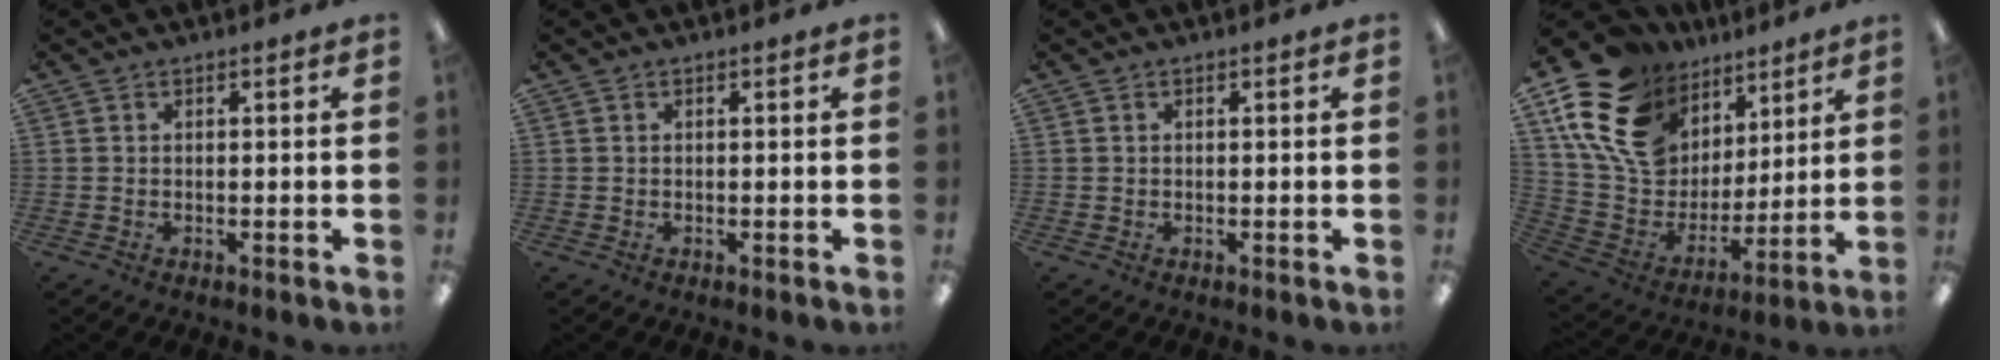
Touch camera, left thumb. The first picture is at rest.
{"total": 0.0}
{"total": 0.0}
{"total": 20.7, "force": [11.4, 14.1, 10.0], "torque": [-0.200, -0.055, 0.219]}